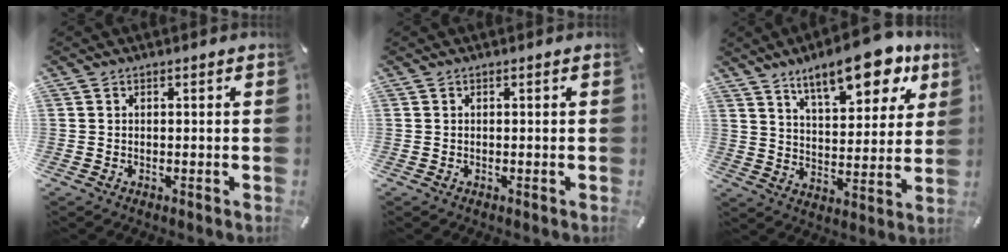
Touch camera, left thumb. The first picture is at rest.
{"total": 0.0}
{"total": 16.6, "force": [11.2, 6.5, 10.4], "torque": [-0.152, -0.056, 0.186]}